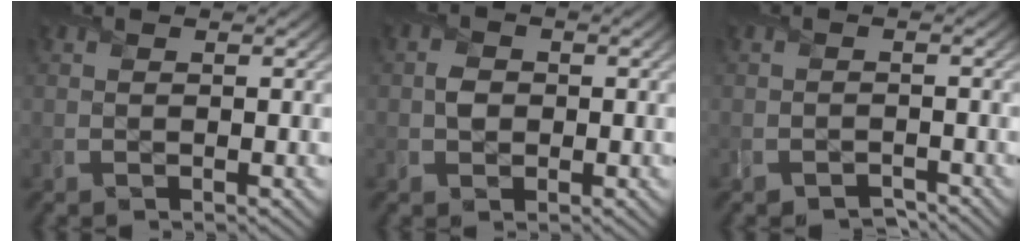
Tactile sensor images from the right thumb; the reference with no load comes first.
{"total": 1.6, "force": [0.1, 1.5, 0.4], "torque": [-0.008, 0.000, -0.006]}
{"total": 1.5, "force": [-1.4, 0.6, -0.1], "torque": [0.008, -0.001, -0.027]}